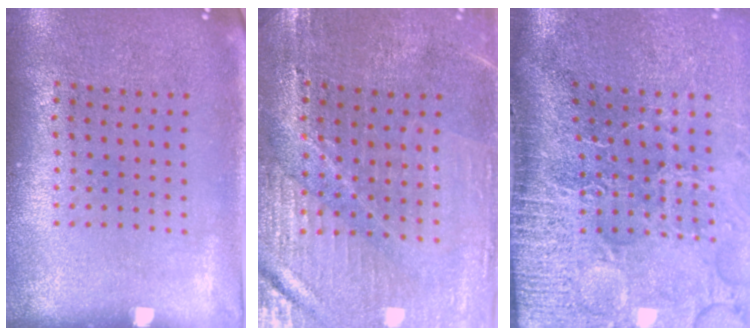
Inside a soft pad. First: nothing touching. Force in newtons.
{"total": 1.7, "press": 1.7, "slide": 0.3}
{"total": 5.0, "press": 4.0, "slide": 2.9}